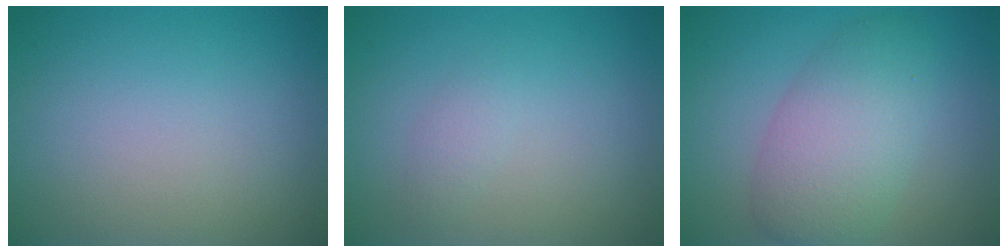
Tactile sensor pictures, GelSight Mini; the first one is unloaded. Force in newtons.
{"total": 1.1, "press": 1.1, "slide": 0.0}
{"total": 5.8, "press": 5.8, "slide": 0.4}